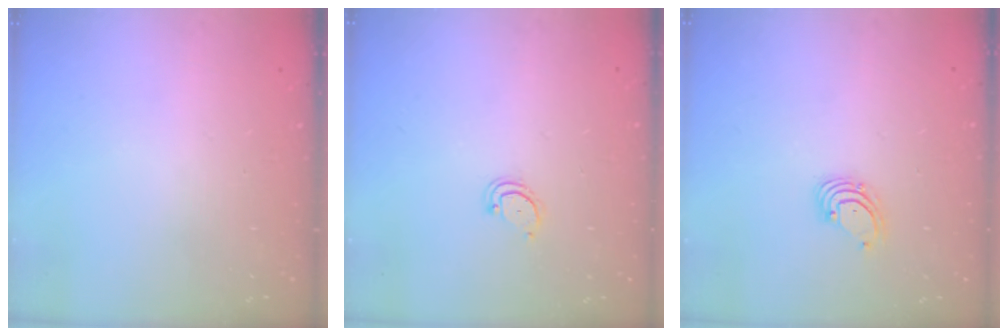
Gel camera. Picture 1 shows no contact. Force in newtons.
{"total": 2.3, "press": 2.3, "slide": 0.2}
{"total": 1.8, "press": 1.8, "slide": 0.2}